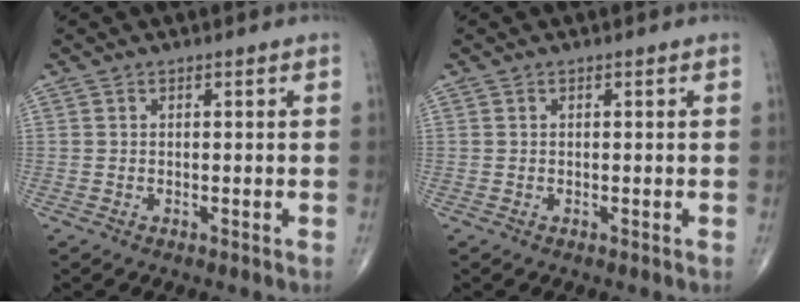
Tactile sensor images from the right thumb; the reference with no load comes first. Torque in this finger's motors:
{"motor_torque": [0.06, 0.06, -0.02, -0.01, 0.01]}